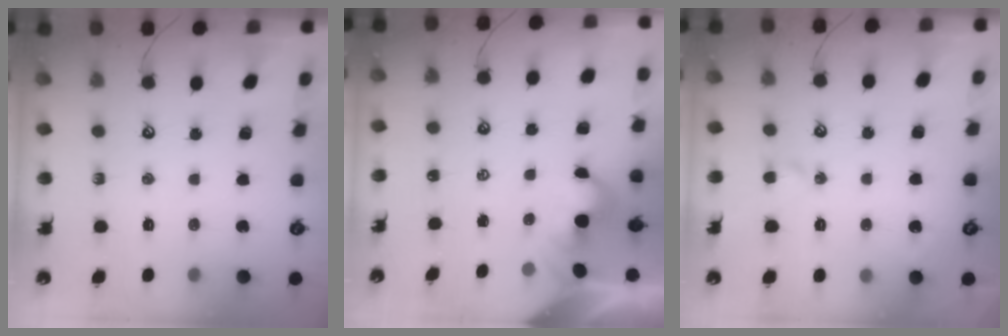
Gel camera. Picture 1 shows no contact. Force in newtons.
{"total": 2.3, "press": 2.2, "slide": 0.3}
{"total": 0.8, "press": 0.6, "slide": 0.5}